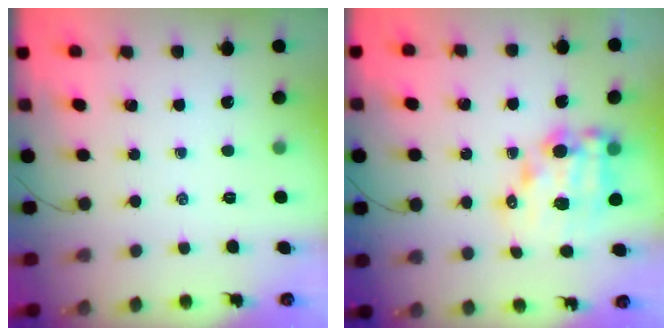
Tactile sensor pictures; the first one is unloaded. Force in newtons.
{"total": 13.2, "press": 12.8, "slide": 3.2}